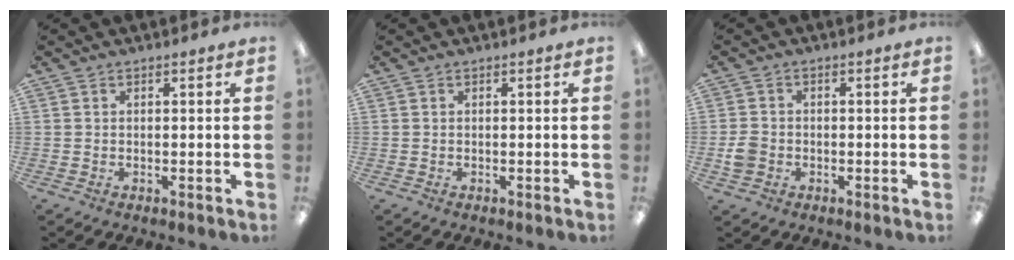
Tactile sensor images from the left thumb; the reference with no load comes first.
{"total": 0.0}
{"total": 3.6, "force": [-1.0, 3.1, 1.6], "torque": [-0.025, 0.009, -0.018]}